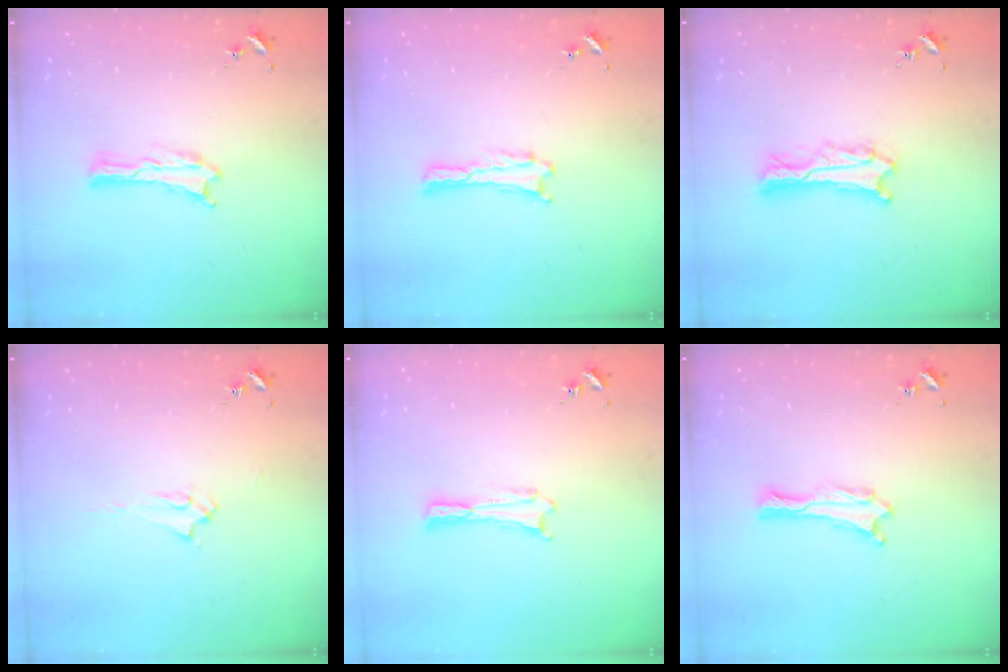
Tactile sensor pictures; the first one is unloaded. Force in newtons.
{"total": 0.0}
{"total": 3.3, "press": 3.3, "slide": 0.5}
{"total": 1.9, "press": 1.9, "slide": 0.3}
{"total": 0.0}
{"total": 0.8, "press": 0.7, "slide": 0.2}